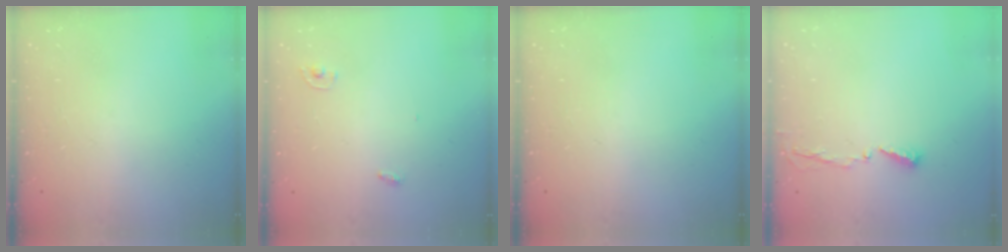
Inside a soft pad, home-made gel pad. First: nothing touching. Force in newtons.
{"total": 2.8, "press": 2.8, "slide": 0.1}
{"total": 0.0}
{"total": 3.6, "press": 3.6, "slide": 0.4}